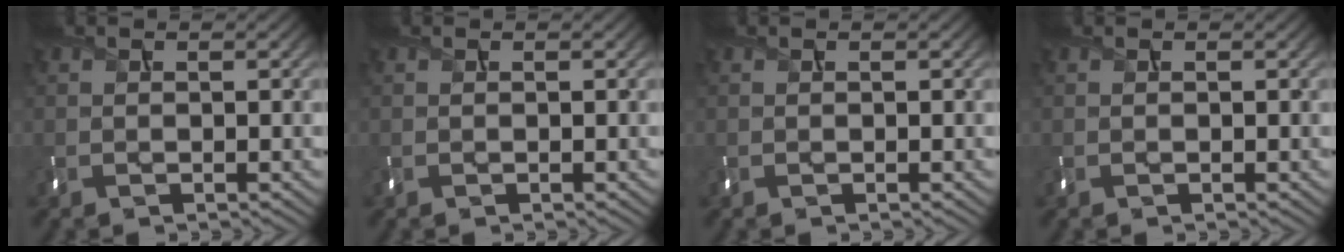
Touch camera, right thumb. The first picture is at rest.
{"total": 0.0}
{"total": 0.0}
{"total": 0.0}